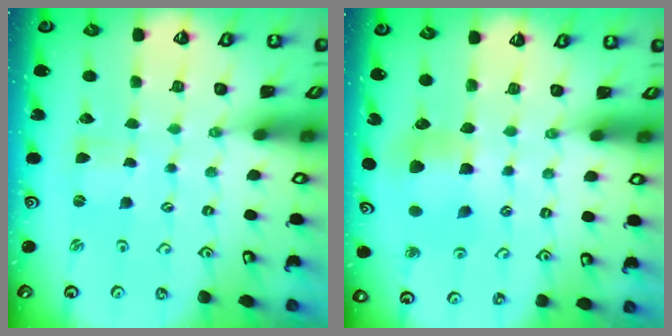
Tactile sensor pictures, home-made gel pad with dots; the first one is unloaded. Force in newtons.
{"total": 6.1, "press": 6.1, "slide": 0.6}